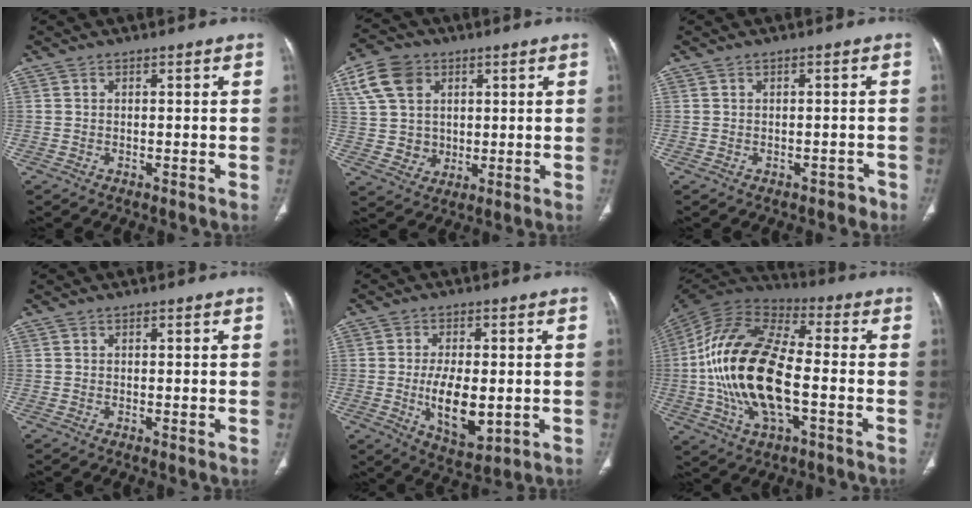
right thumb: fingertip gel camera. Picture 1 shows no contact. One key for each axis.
{"total": 11.9, "fx": 4.2, "fy": 9.7, "fz": 5.5, "tx": -0.088, "ty": -0.003, "tz": 0.085}
{"total": 1.7, "fx": -1.1, "fy": 1.2, "fz": 0.4, "tx": 0.000, "ty": 0.014, "tz": -0.012}
{"total": 0.5, "fx": 0.1, "fy": 0.2, "fz": 0.5, "tx": -0.010, "ty": -0.003, "tz": 0.002}
{"total": 10.4, "fx": -1.4, "fy": 5.2, "fz": 9.0, "tx": -0.140, "ty": -0.014, "tz": -0.013}
{"total": 22.8, "fx": -3.1, "fy": 10.8, "fz": 19.9, "tx": -0.402, "ty": 0.022, "tz": -0.058}